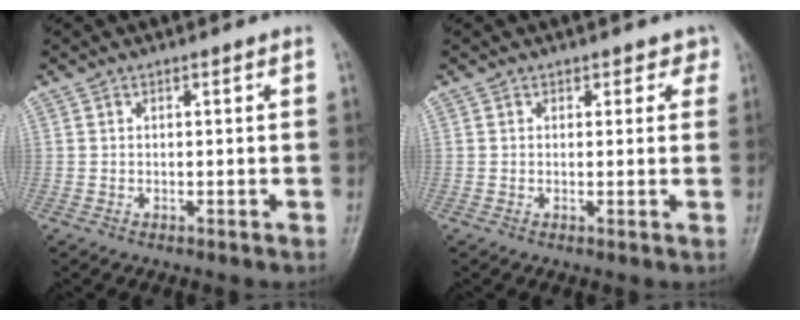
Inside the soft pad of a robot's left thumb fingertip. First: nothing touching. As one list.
[{"total": 2.1, "force": [1.2, 1.6, 0.7], "torque": [0.022, -0.002, 0.007]}]